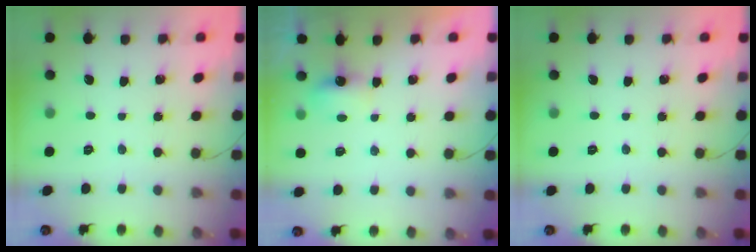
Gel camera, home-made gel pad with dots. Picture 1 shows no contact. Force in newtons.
{"total": 4.7, "press": 4.6, "slide": 1.2}
{"total": 0.0}